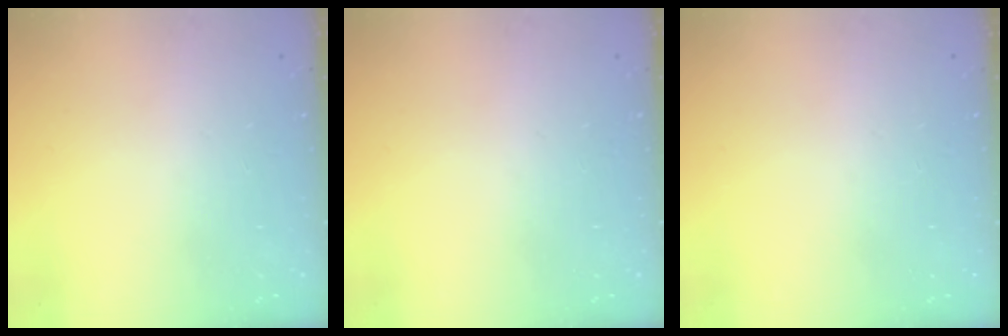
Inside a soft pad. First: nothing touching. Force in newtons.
{"total": 0.0}
{"total": 0.0}